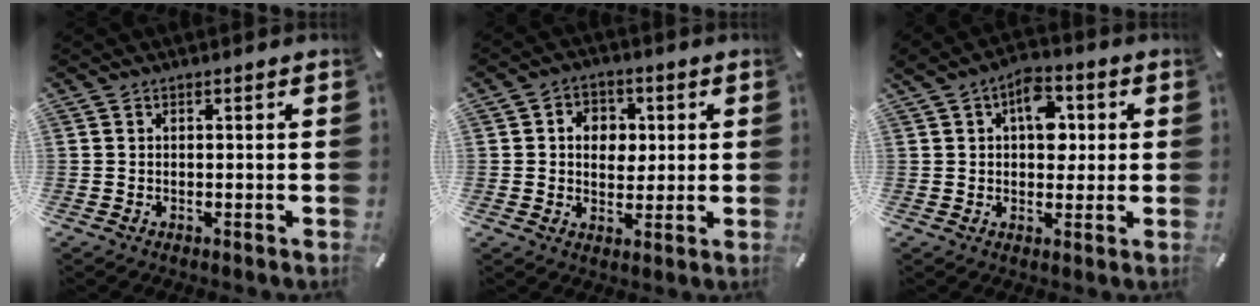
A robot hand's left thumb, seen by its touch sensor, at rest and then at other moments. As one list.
[{"total": 6.1, "force": [0.7, 5.2, 3.2], "torque": [-0.048, 0.005, 0.007]}, {"total": 8.7, "force": [2.1, 5.9, 6.0], "torque": [-0.072, 0.001, 0.030]}]